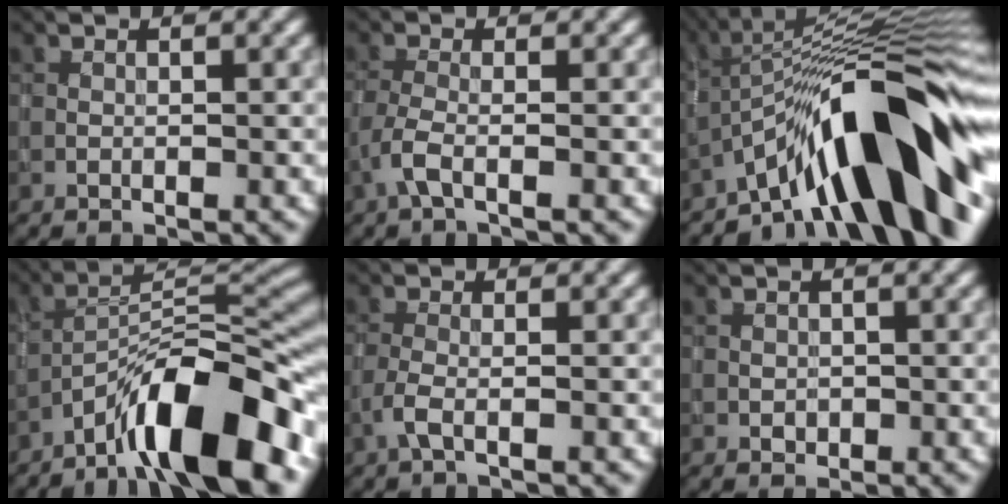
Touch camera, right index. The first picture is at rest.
{"total": 2.0, "force": [-1.2, 0.4, 1.6], "torque": [-0.036, -0.002, -0.032]}
{"total": 14.1, "force": [-6.3, 4.1, 11.9], "torque": [-0.163, 0.029, -0.105]}
{"total": 11.4, "force": [-7.0, 2.9, 8.6], "torque": [-0.123, 0.019, -0.124]}
{"total": 1.6, "force": [-0.8, 0.3, 1.4], "torque": [-0.031, -0.001, -0.022]}
{"total": 0.7, "force": [0.0, 0.7, 0.1], "torque": [0.000, -0.002, 0.000]}